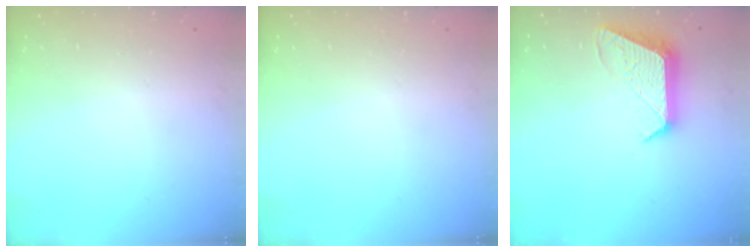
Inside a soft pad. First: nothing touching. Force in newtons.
{"total": 0.0}
{"total": 11.6, "press": 11.5, "slide": 0.7}